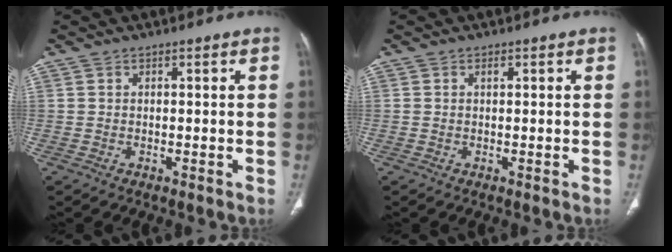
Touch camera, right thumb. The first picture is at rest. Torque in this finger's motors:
{"motor_torque": [-0.60, 0.93, 0.01, 0.26, -0.03]}